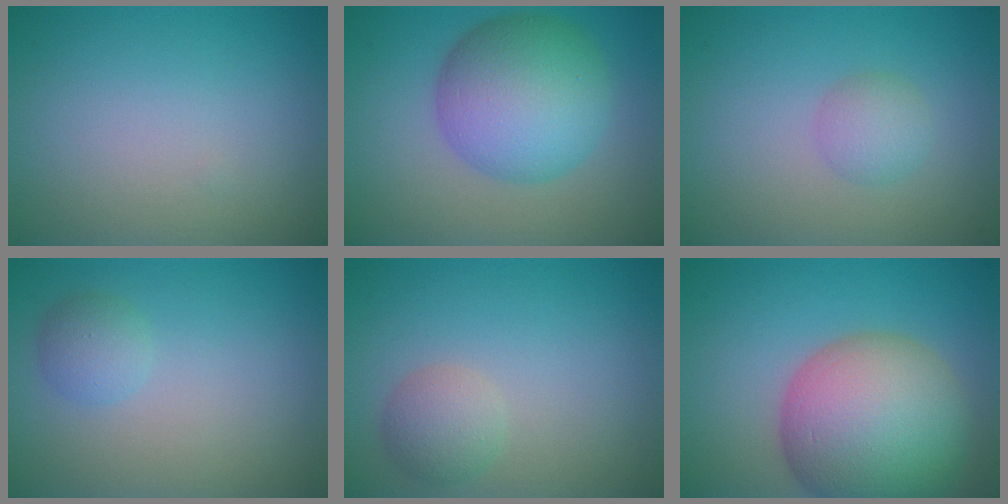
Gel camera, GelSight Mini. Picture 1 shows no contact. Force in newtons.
{"total": 9.0, "press": 9.0, "slide": 0.1}
{"total": 2.0, "press": 2.0, "slide": 0.2}
{"total": 1.7, "press": 1.7, "slide": 0.1}
{"total": 2.3, "press": 2.3, "slide": 0.2}
{"total": 12.9, "press": 12.9, "slide": 0.7}